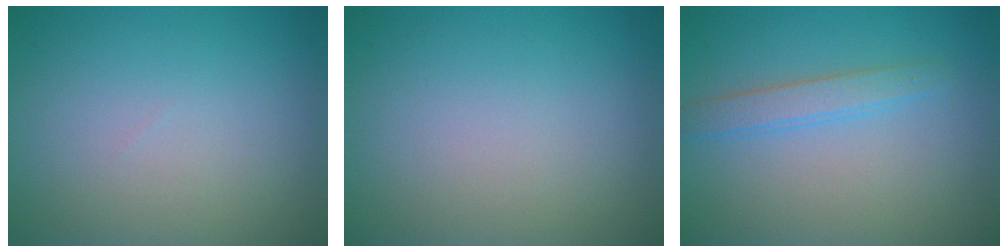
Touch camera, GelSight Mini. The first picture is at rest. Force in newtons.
{"total": 0.0}
{"total": 2.1, "press": 2.1, "slide": 0.1}